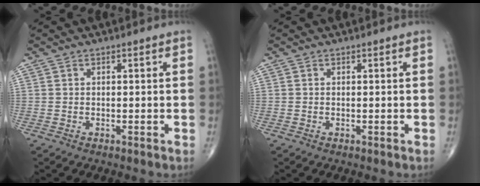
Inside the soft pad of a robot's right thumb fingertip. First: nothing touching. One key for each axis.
{"total": 0.0}